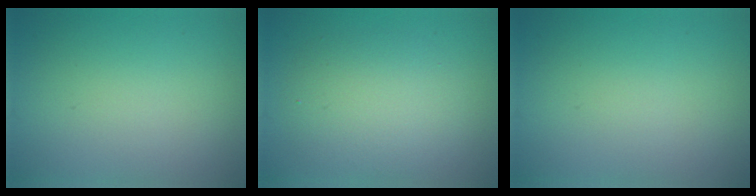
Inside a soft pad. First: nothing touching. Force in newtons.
{"total": 4.4, "press": 4.4, "slide": 0.4}
{"total": 0.0}